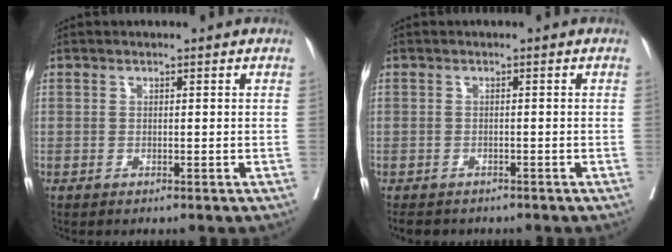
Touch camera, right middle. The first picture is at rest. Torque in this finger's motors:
{"motor_torque": [0.45, -0.50, 0.09, 0.03]}